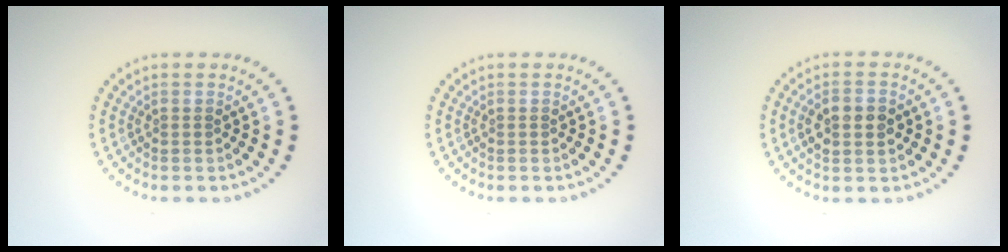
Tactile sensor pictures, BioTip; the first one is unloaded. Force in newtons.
{"total": 0.0}
{"total": 3.7, "press": 3.7, "slide": 0.1}